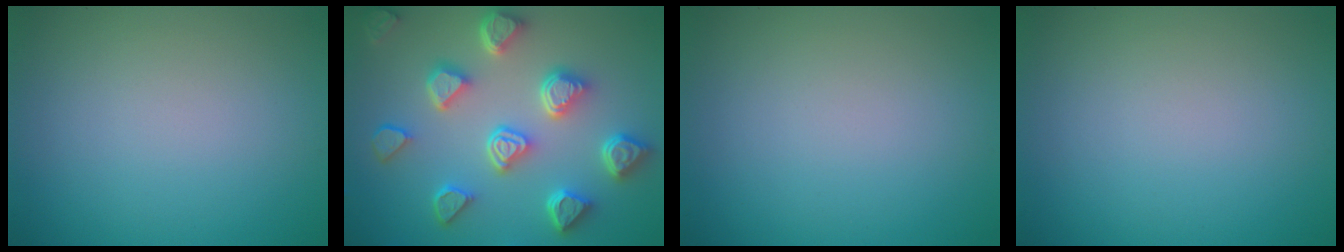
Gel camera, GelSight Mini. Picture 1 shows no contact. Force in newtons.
{"total": 7.2, "press": 5.9, "slide": 4.2}
{"total": 0.0}
{"total": 0.0}